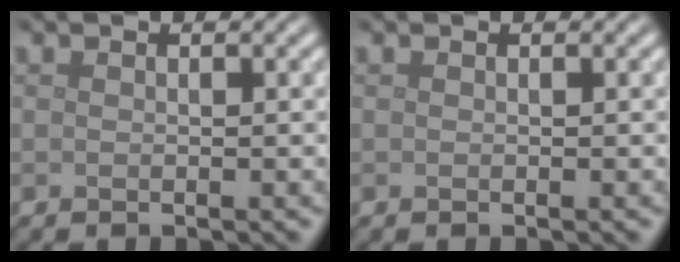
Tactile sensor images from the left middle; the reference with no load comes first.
{"total": 0.0}